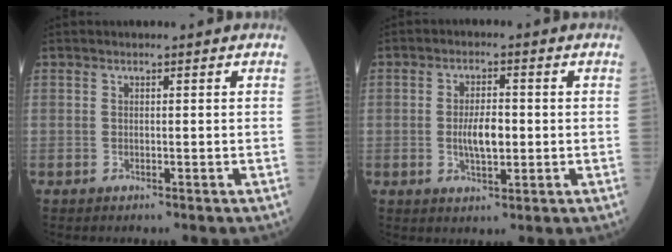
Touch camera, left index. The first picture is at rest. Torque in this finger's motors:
{"motor_torque": [0.98, 0.20, 0.14, 0.08]}